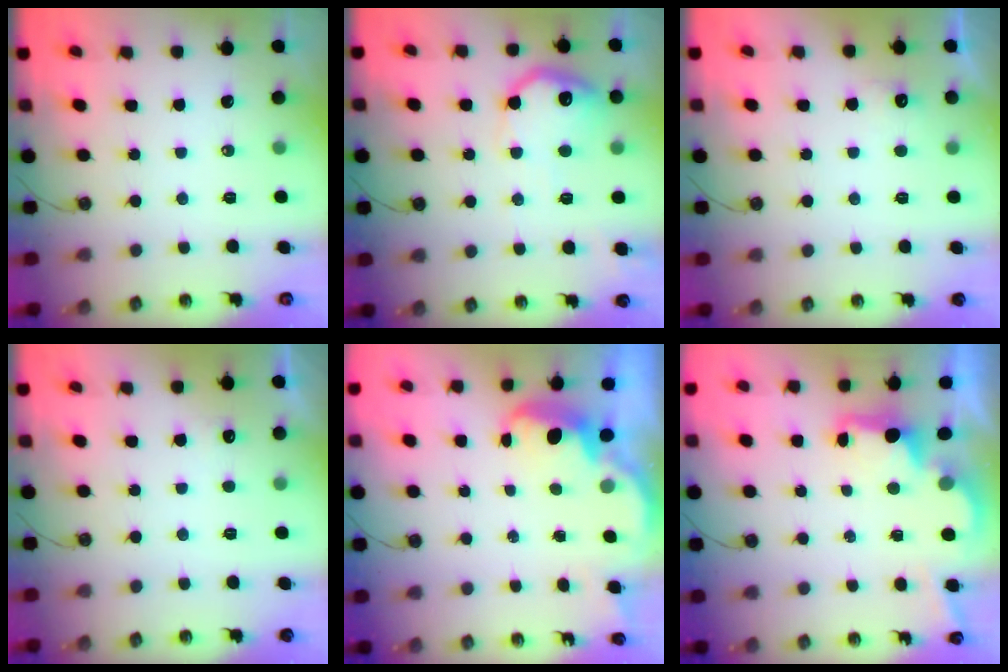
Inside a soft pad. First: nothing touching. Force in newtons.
{"total": 12.3, "press": 12.3, "slide": 0.2}
{"total": 5.7, "press": 5.6, "slide": 1.3}
{"total": 2.6, "press": 2.4, "slide": 1.0}
{"total": 2.5, "press": 2.4, "slide": 0.6}
{"total": 2.5, "press": 2.4, "slide": 0.8}